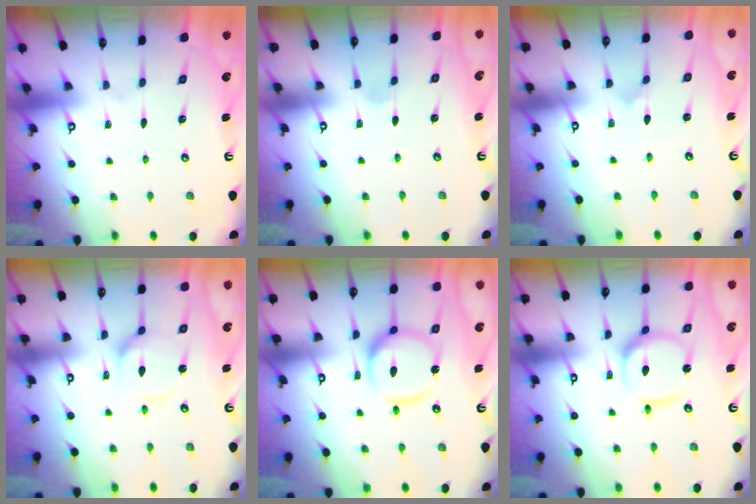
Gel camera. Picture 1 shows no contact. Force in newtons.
{"total": 0.9, "press": 0.9, "slide": 0.2}
{"total": 0.9, "press": 0.9, "slide": 0.1}
{"total": 6.0, "press": 6.0, "slide": 0.3}
{"total": 14.5, "press": 14.5, "slide": 1.4}
{"total": 11.1, "press": 11.1, "slide": 1.1}